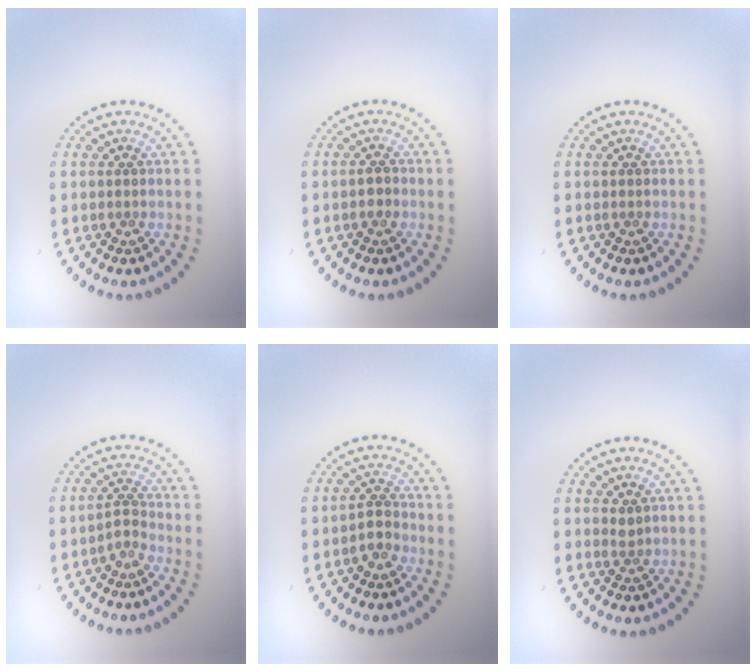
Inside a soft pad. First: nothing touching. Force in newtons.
{"total": 1.1, "press": 1.0, "slide": 0.4}
{"total": 0.0}
{"total": 1.4, "press": 0.8, "slide": 1.1}
{"total": 1.6, "press": 1.4, "slide": 0.9}
{"total": 0.8, "press": 0.5, "slide": 0.6}